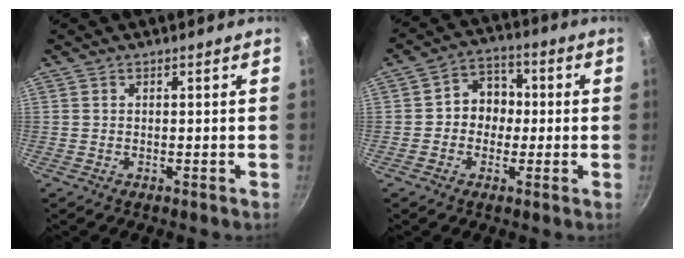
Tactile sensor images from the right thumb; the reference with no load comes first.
{"total": 7.6, "force": [-0.3, 6.6, 3.8], "torque": [-0.011, 0.020, -0.017]}